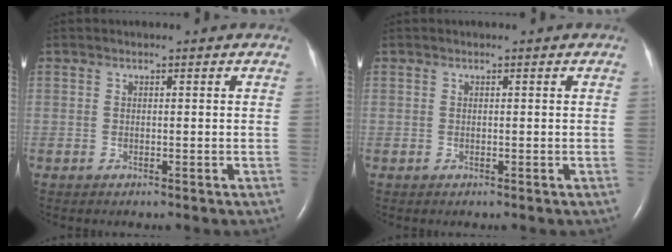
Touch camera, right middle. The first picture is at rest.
{"total": 0.0}